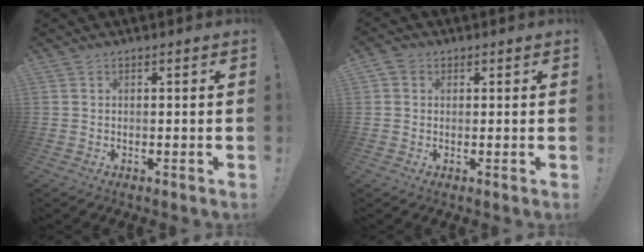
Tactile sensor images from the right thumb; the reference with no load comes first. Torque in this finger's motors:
{"motor_torque": [0.00, 0.00, 0.10, -0.03, 0.00]}